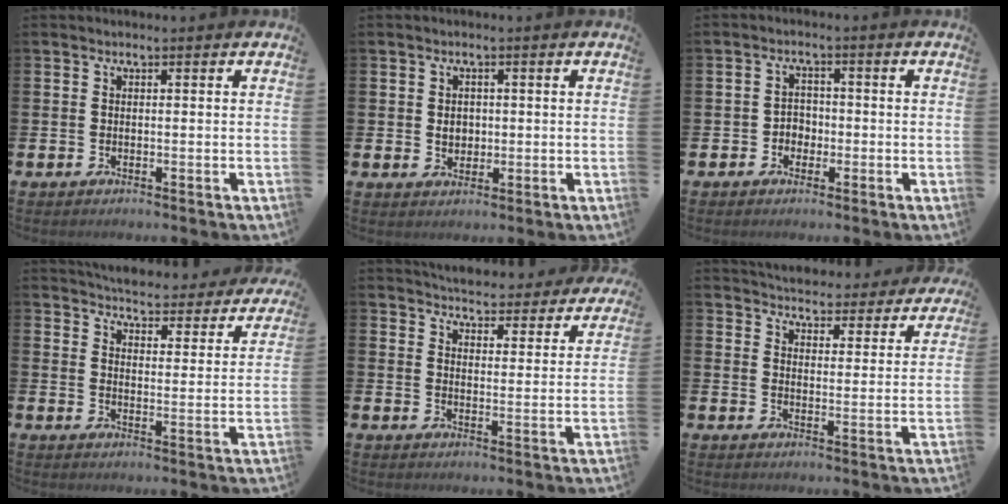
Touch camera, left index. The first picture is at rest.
{"total": 2.2, "force": [0.4, 1.8, 1.1], "torque": [-0.008, 0.004, 0.001]}
{"total": 2.5, "force": [-1.1, 2.1, 0.8], "torque": [-0.019, 0.008, -0.027]}
{"total": 5.2, "force": [5.1, 0.6, 0.5], "torque": [-0.021, -0.046, 0.086]}
{"total": 5.5, "force": [5.4, 0.8, 0.5], "torque": [-0.018, -0.042, 0.095]}
{"total": 5.2, "force": [5.1, 1.0, 0.2], "torque": [-0.016, -0.041, 0.087]}